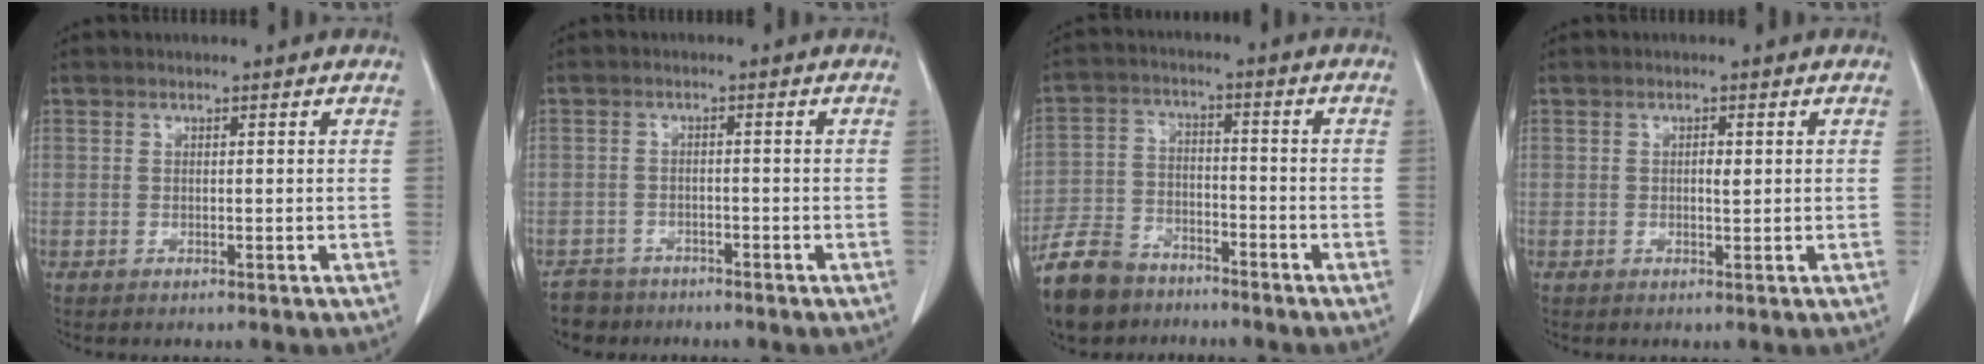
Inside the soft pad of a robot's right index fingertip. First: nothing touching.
{"total": 4.0, "force": [-3.2, 2.4, -0.7], "torque": [0.012, 0.004, -0.060]}
{"total": 10.8, "force": [-8.6, 5.4, 3.6], "torque": [-0.085, -0.009, -0.159]}
{"total": 1.1, "force": [0.1, 0.4, 1.0], "torque": [-0.020, 0.000, 0.004]}